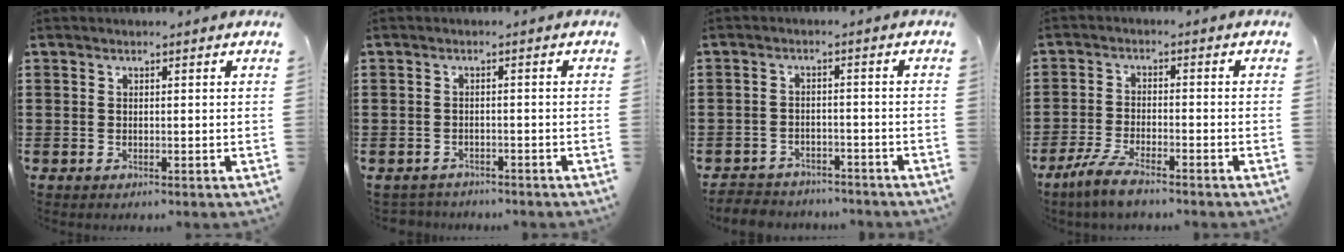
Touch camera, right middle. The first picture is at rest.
{"total": 1.4, "force": [-1.4, 0.3, -0.2], "torque": [-0.003, 0.000, -0.032]}
{"total": 3.0, "force": [-2.9, 0.6, -0.3], "torque": [-0.004, 0.000, -0.065]}
{"total": 4.7, "force": [-3.8, 0.6, 2.8], "torque": [-0.073, -0.010, -0.077]}